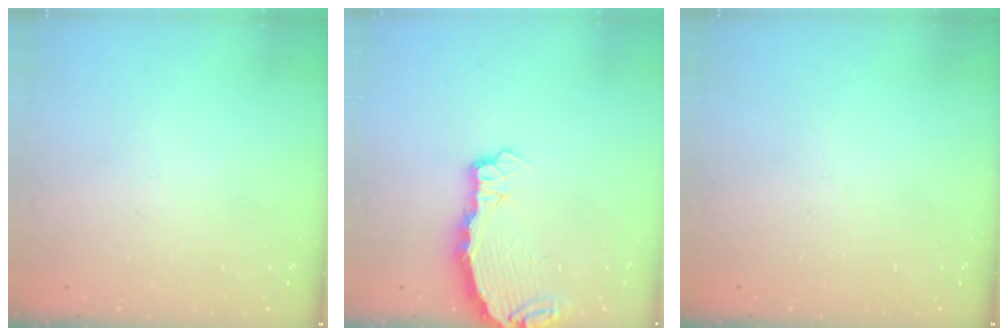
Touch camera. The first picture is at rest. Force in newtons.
{"total": 3.8, "press": 3.8, "slide": 0.3}
{"total": 0.0}